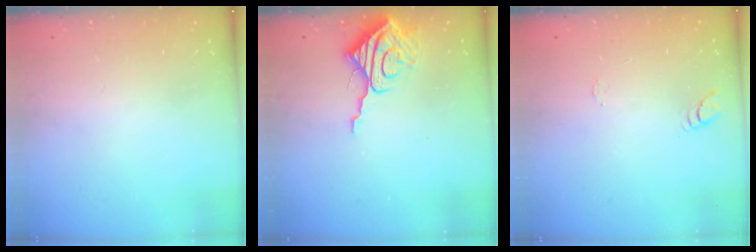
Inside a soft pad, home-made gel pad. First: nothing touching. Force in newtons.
{"total": 10.5, "press": 10.5, "slide": 1.2}
{"total": 6.2, "press": 6.2, "slide": 0.6}